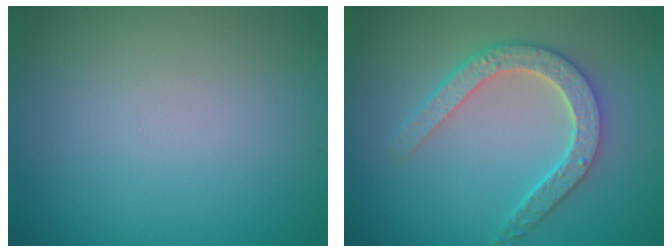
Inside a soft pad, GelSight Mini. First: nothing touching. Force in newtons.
{"total": 4.6, "press": 3.7, "slide": 2.6}